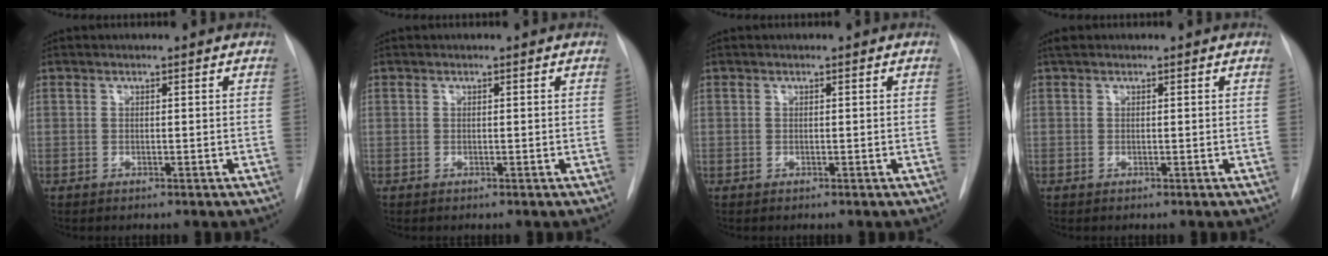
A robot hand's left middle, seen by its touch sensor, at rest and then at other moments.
{"total": 0.0}
{"total": 0.0}
{"total": 0.9, "force": [0.7, 0.4, 0.3], "torque": [-0.012, 0.015, 0.013]}